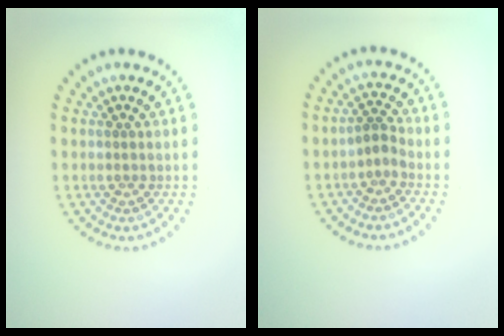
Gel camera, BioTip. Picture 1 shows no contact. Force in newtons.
{"total": 1.5, "press": 1.0, "slide": 1.1}